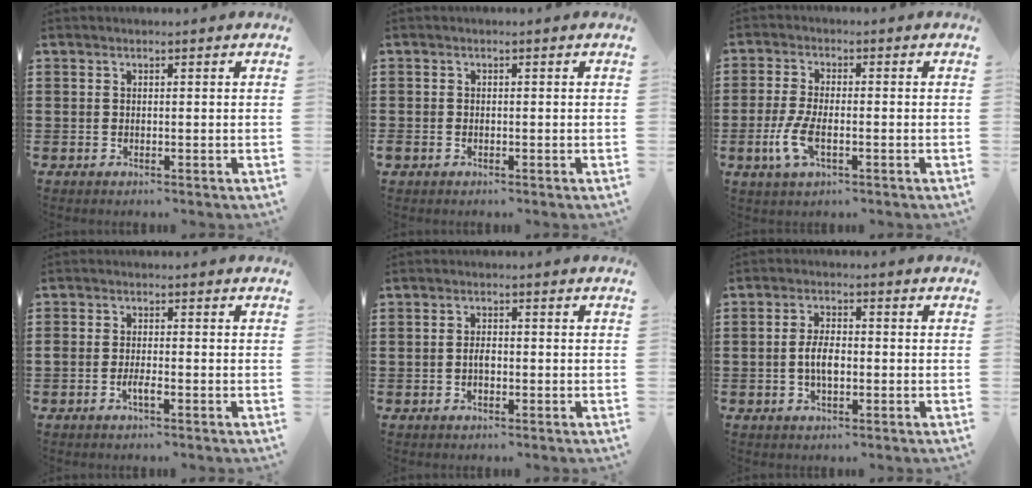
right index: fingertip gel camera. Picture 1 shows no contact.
{"total": 0.7, "force": [-0.5, 0.4, 0.2], "torque": [-0.007, -0.003, -0.010]}
{"total": 5.1, "force": [-1.6, 2.0, 4.5], "torque": [-0.110, -0.011, -0.036]}
{"total": 2.1, "force": [-1.2, 0.5, 1.7], "torque": [-0.028, 0.003, -0.021]}
{"total": 2.1, "force": [-0.5, 0.8, 1.8], "torque": [-0.036, 0.000, -0.009]}
{"total": 4.4, "force": [-0.7, 1.9, 3.9], "torque": [-0.085, -0.001, -0.016]}